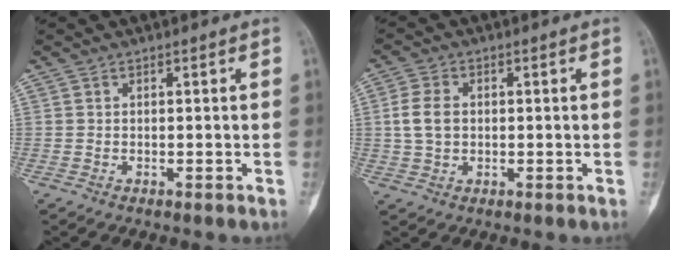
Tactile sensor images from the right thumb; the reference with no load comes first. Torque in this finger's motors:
{"motor_torque": [-0.02, 0.21, 0.21, -0.15, 0.04]}